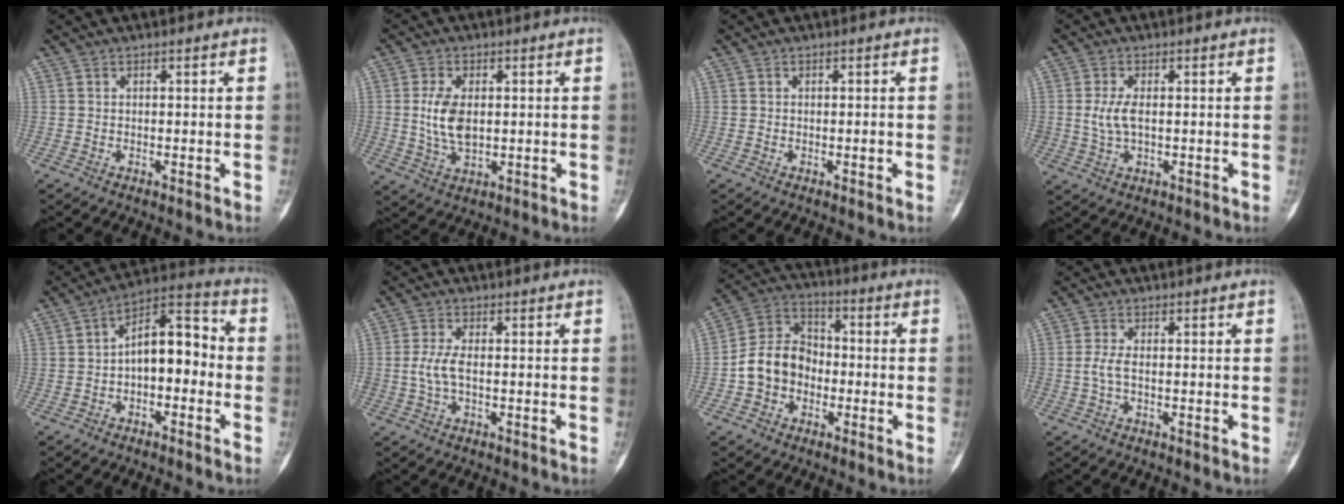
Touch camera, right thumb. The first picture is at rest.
{"total": 7.2, "force": [0.5, 4.0, 5.9], "torque": [-0.120, -0.006, 0.013]}
{"total": 0.7, "force": [-0.2, 0.3, 0.6], "torque": [-0.007, 0.000, -0.004]}
{"total": 4.6, "force": [0.2, 2.4, 3.8], "torque": [-0.086, -0.001, 0.006]}
{"total": 11.2, "force": [-1.5, 6.1, 9.3], "torque": [-0.119, 0.048, -0.038]}
{"total": 3.9, "force": [-0.5, 1.7, 3.5], "torque": [-0.090, 0.005, -0.012]}
{"total": 10.8, "force": [-2.5, 8.8, 5.8], "torque": [-0.086, 0.044, -0.059]}
{"total": 2.5, "force": [-0.4, 0.9, 2.2], "torque": [-0.059, -0.002, -0.010]}